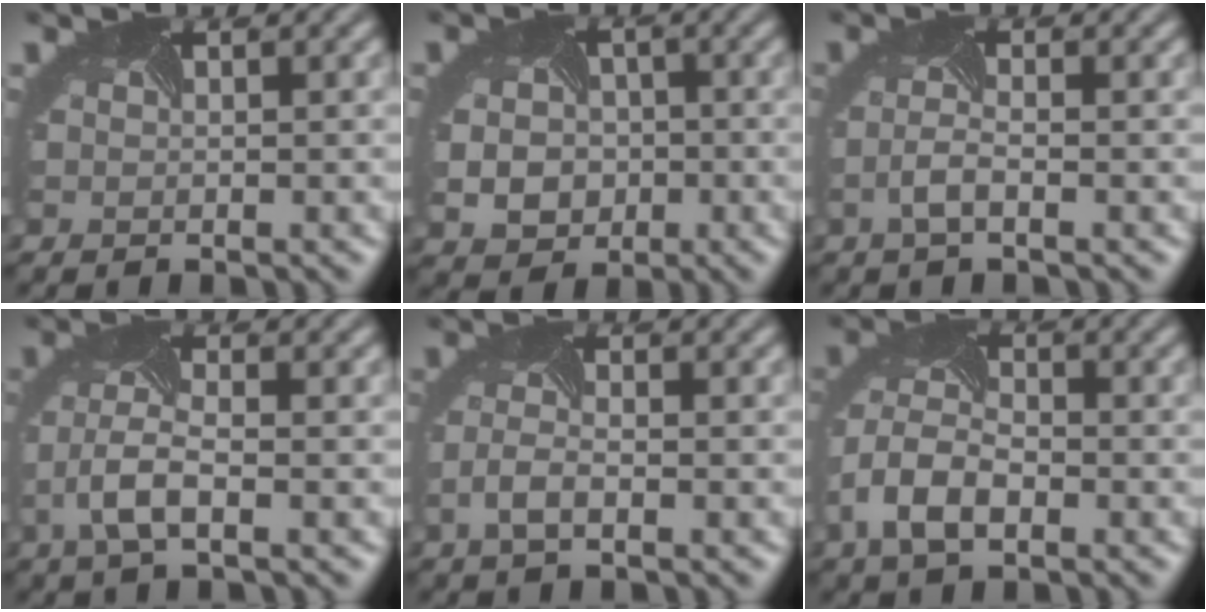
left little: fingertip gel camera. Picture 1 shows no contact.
{"total": 5.0, "force": [-0.8, 4.4, 2.3], "torque": [-0.037, -0.011, -0.012]}
{"total": 1.2, "force": [-0.6, 0.2, 1.0], "torque": [-0.035, 0.003, -0.021]}
{"total": 2.7, "force": [-1.0, 0.9, 2.4], "torque": [-0.070, 0.008, -0.025]}
{"total": 1.7, "force": [-1.0, 0.6, 1.2], "torque": [-0.042, 0.001, -0.025]}
{"total": 5.2, "force": [-2.2, 3.0, 3.6], "torque": [-0.088, 0.002, -0.052]}